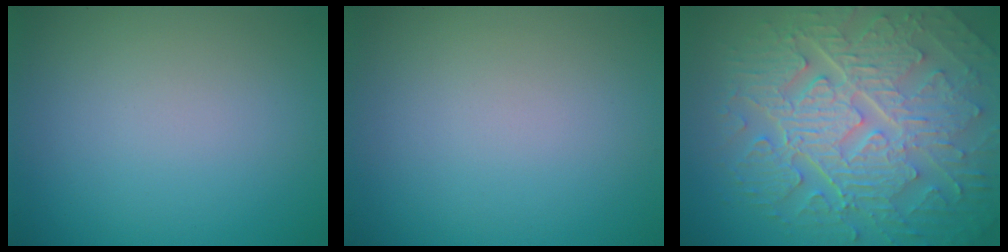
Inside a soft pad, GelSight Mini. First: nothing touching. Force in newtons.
{"total": 0.0}
{"total": 10.3, "press": 6.9, "slide": 7.7}